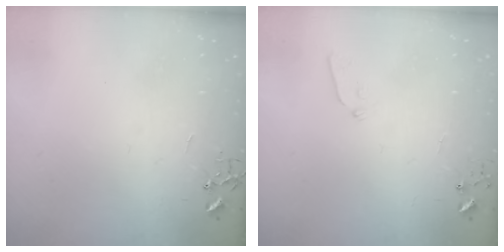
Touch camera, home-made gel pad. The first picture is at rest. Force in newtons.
{"total": 4.8, "press": 4.7, "slide": 1.0}